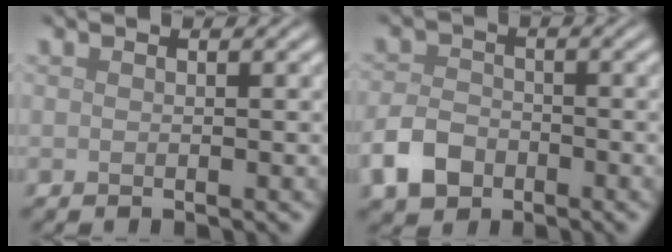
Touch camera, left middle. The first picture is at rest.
{"total": 3.8, "force": [-2.0, 2.6, 1.9], "torque": [-0.037, -0.001, -0.044]}